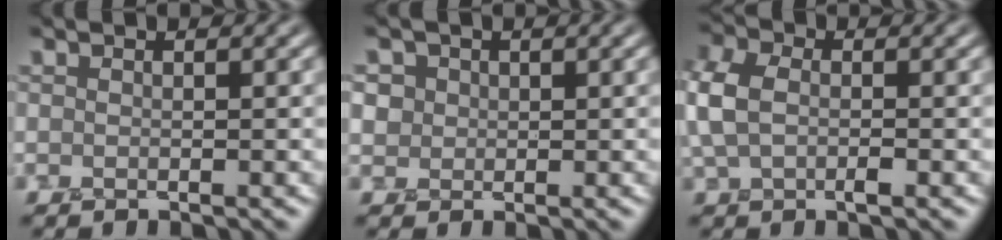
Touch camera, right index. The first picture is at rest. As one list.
[{"total": 1.9, "force": [0.7, 1.8, -0.2], "torque": [0.002, 0.013, 0.014]}, {"total": 3.5, "force": [0.0, 2.4, 2.5], "torque": [-0.067, 0.013, -0.007]}]